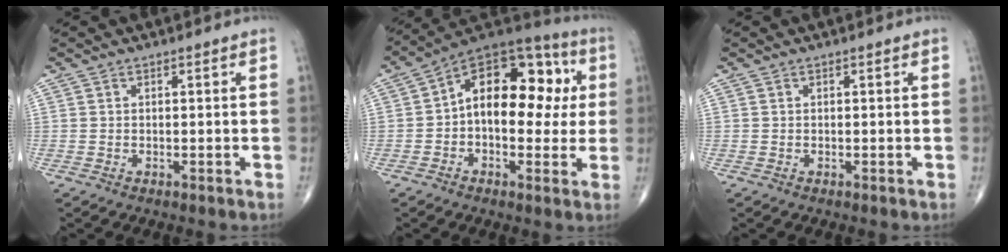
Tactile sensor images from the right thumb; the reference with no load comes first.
{"total": 19.2, "force": [1.7, 11.5, 15.3], "torque": [-0.185, 0.040, 0.015]}
{"total": 0.0}